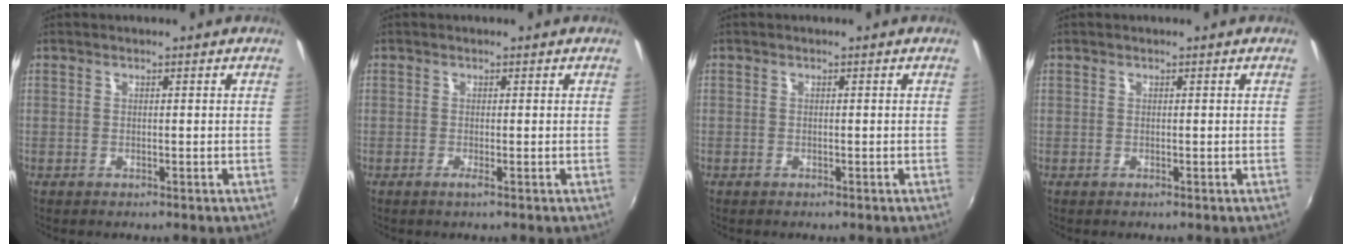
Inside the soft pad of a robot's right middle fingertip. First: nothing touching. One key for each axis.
{"total": 0.7, "fx": -0.3, "fy": -0.3, "fz": 0.6, "tx": -0.011, "ty": -0.001, "tz": -0.007}
{"total": 0.5, "fx": -0.4, "fy": 0.4, "fz": 0.0, "tx": -0.001, "ty": 0.002, "tz": -0.007}
{"total": 0.0}